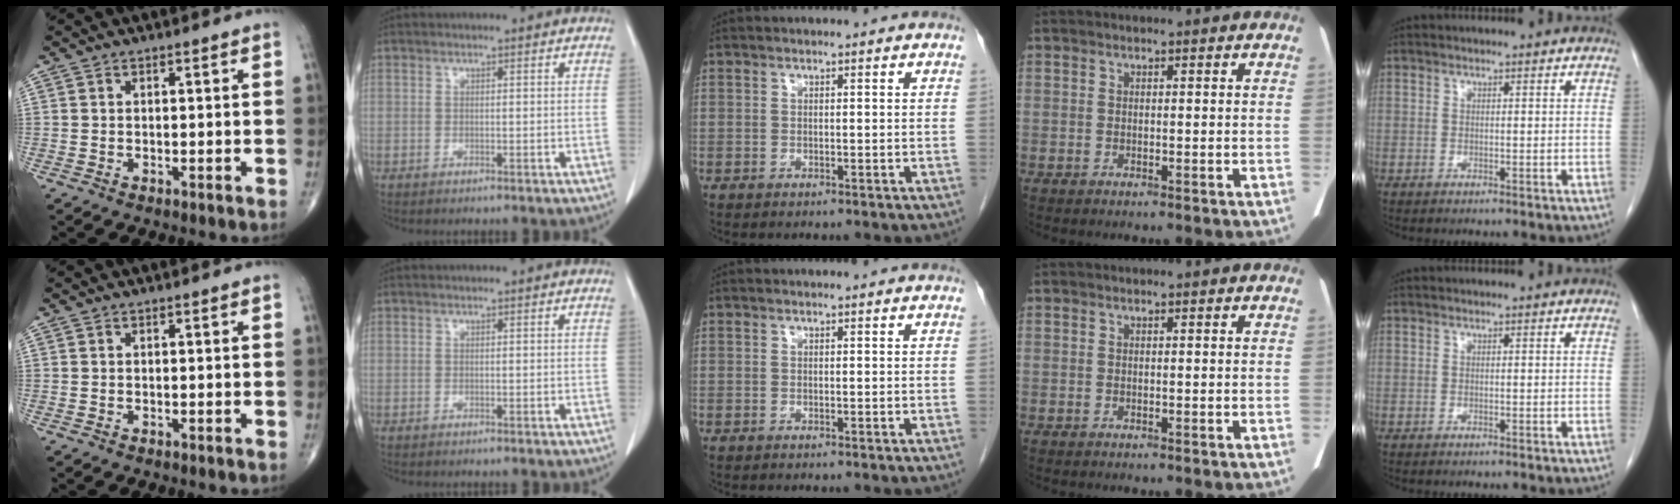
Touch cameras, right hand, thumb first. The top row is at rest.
{}